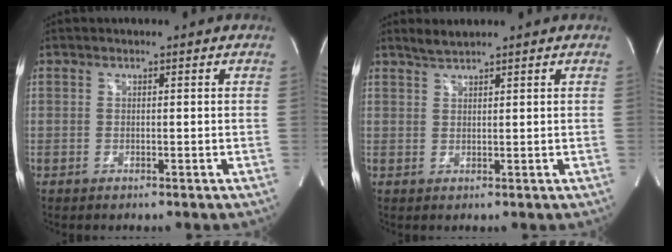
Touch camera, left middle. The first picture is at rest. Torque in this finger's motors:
{"motor_torque": [0.18, -0.05, -0.07, 0.01]}